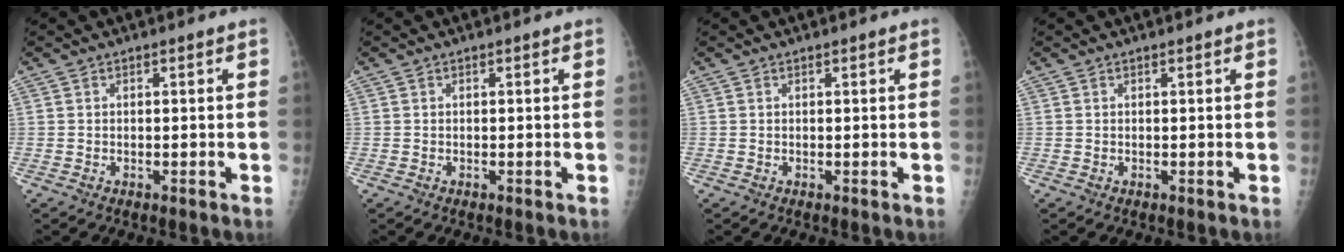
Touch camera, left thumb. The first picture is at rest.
{"total": 0.0}
{"total": 0.0}
{"total": 0.0}